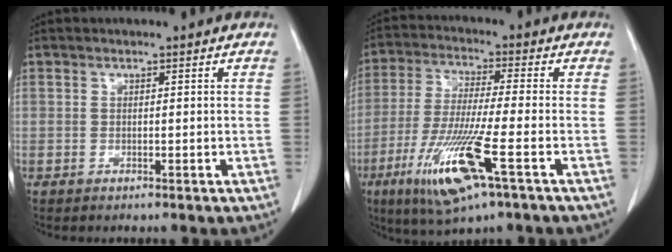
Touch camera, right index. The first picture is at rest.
{"total": 13.5, "force": [-5.9, 0.7, 12.1], "torque": [-0.251, -0.032, -0.106]}